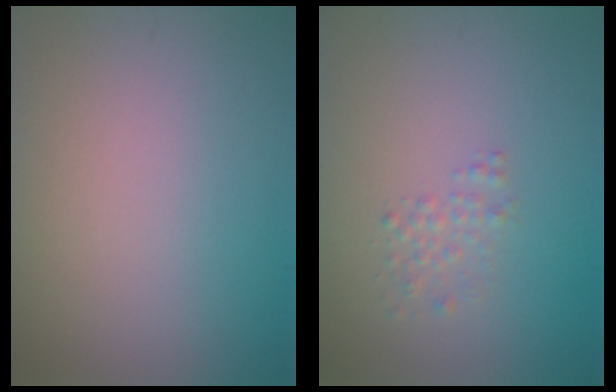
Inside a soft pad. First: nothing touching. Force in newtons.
{"total": 1.2, "press": 1.2, "slide": 0.0}